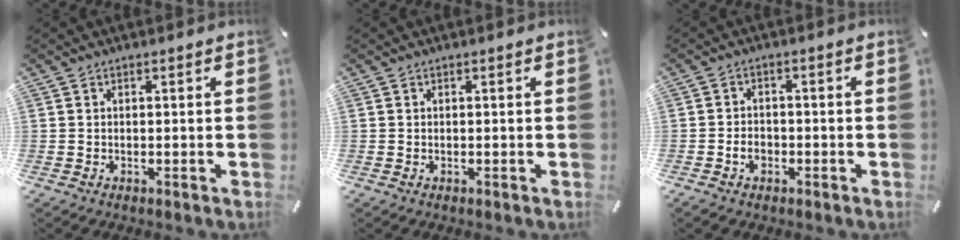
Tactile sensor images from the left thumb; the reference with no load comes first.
{"total": 0.0}
{"total": 3.7, "force": [-1.5, 2.7, 2.1], "torque": [-0.045, 0.004, -0.028]}